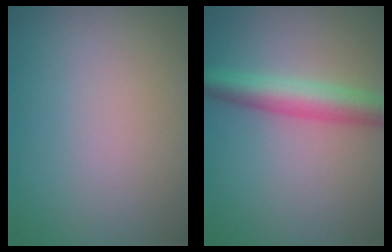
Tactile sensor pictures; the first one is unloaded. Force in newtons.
{"total": 4.6, "press": 4.6, "slide": 0.0}